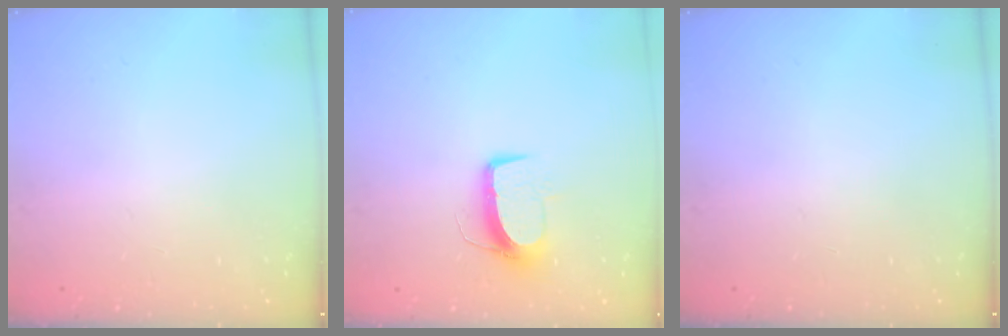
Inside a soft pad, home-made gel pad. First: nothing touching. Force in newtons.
{"total": 10.2, "press": 10.2, "slide": 0.5}
{"total": 0.0}